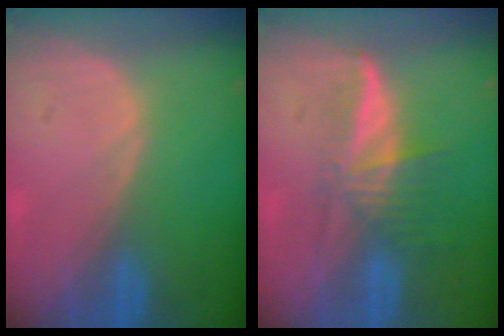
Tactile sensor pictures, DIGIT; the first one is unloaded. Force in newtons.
{"total": 5.8, "press": 5.2, "slide": 2.6}